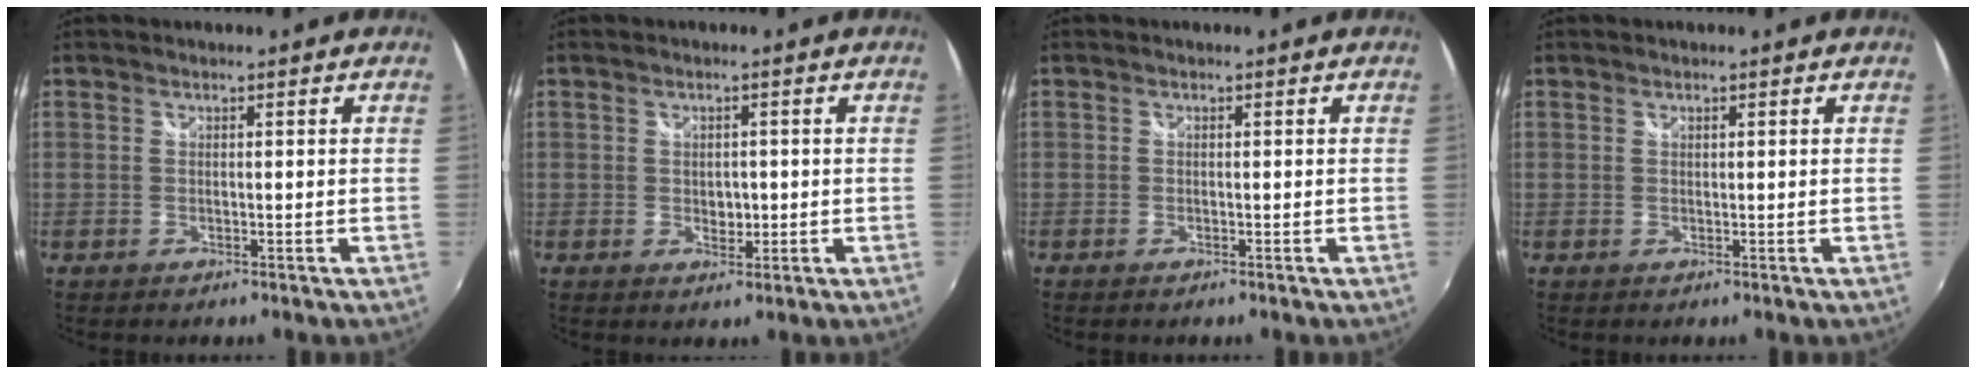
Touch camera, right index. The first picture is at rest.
{"total": 2.6, "force": [-0.2, 2.1, 1.5], "torque": [-0.022, 0.000, -0.003]}
{"total": 0.5, "force": [-0.5, 0.2, 0.1], "torque": [-0.003, -0.003, -0.011]}
{"total": 0.0}